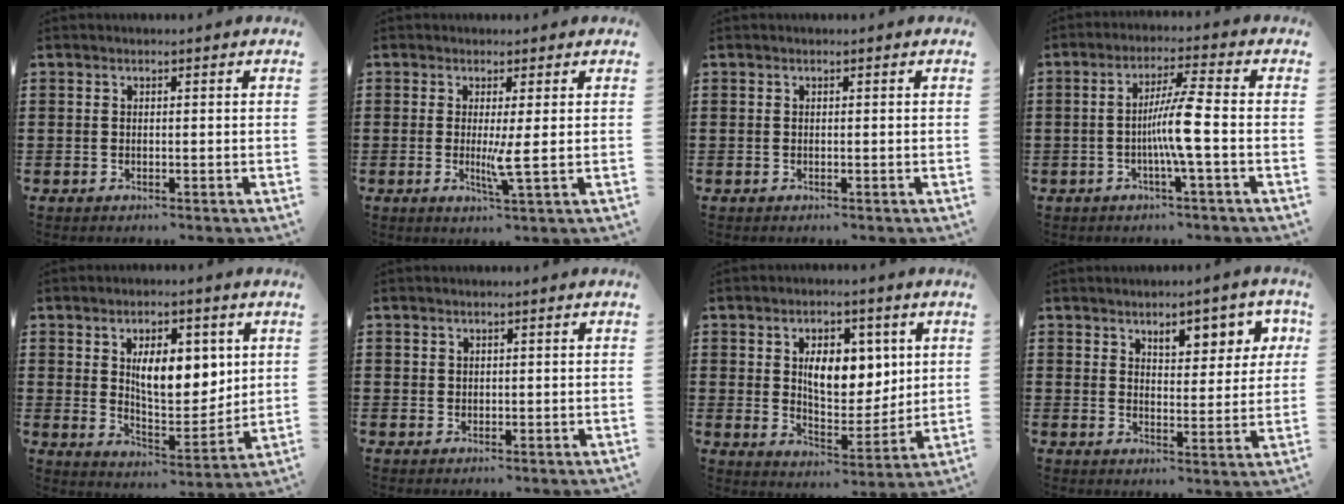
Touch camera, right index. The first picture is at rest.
{"total": 4.0, "force": [-0.3, -0.3, 3.9], "torque": [-0.062, -0.015, -0.010]}
{"total": 0.0}
{"total": 6.8, "force": [-1.4, -0.5, 6.6], "torque": [-0.124, -0.008, -0.033]}
{"total": 9.5, "force": [3.5, 4.7, 7.4], "torque": [-0.117, -0.008, 0.056]}
{"total": 1.0, "force": [0.7, 0.7, 0.2], "torque": [-0.004, 0.001, 0.013]}
{"total": 8.9, "force": [2.9, 5.3, 6.6], "torque": [-0.106, 0.000, 0.045]}
{"total": 5.8, "force": [3.7, 2.7, 3.6], "torque": [-0.050, -0.009, 0.056]}